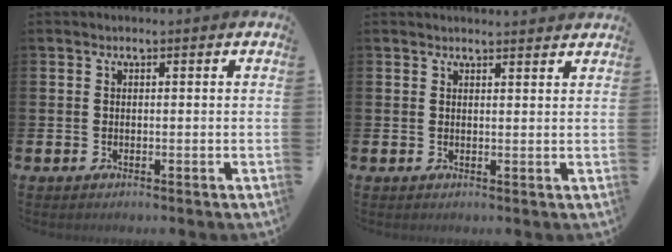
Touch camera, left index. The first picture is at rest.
{"total": 1.7, "force": [1.7, 0.0, -0.1], "torque": [0.013, -0.013, 0.029]}